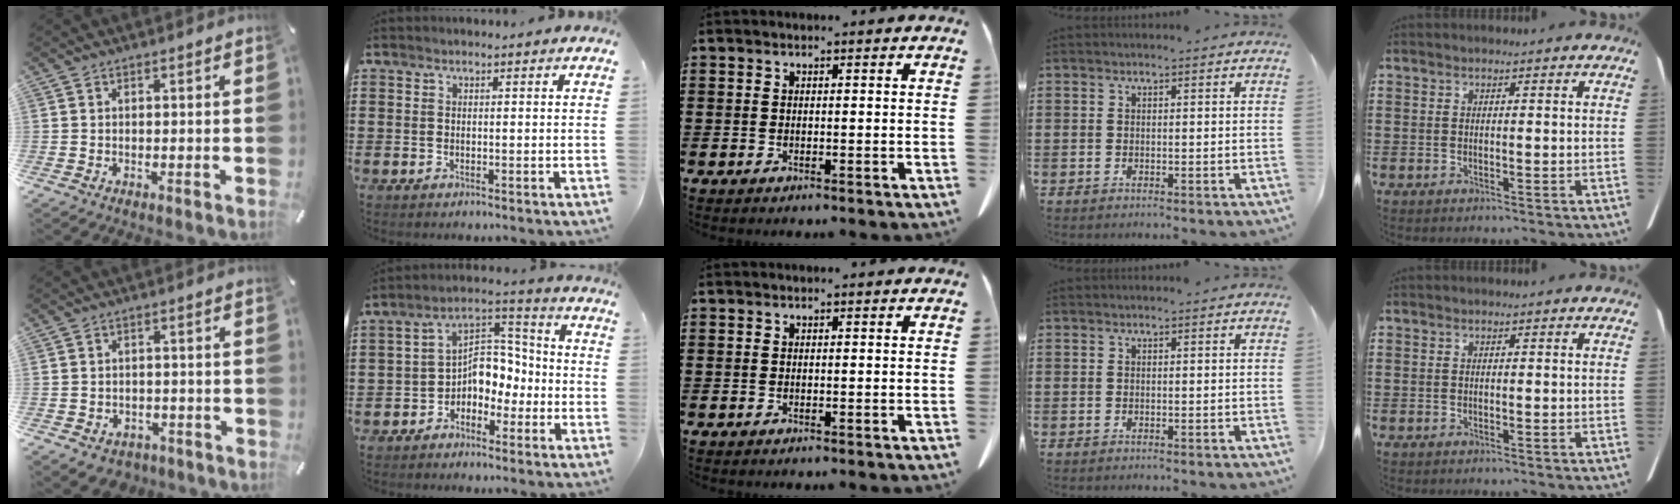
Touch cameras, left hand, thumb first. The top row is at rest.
{"thumb": {"total": 4.3, "force": [-2.8, 2.9, 1.3], "torque": [-0.024, 0.018, -0.054]}, "index": {"total": 5.8, "force": [-2.1, 4.7, 2.6], "torque": [-0.059, 0.005, -0.046]}}